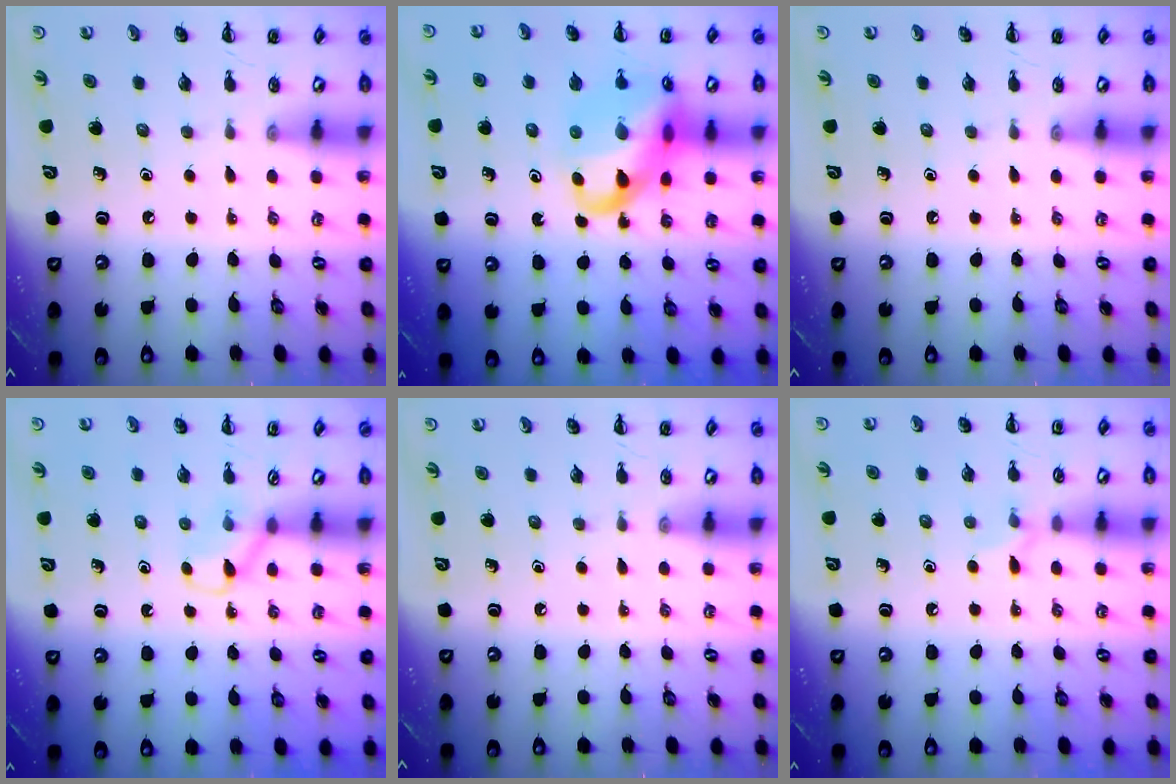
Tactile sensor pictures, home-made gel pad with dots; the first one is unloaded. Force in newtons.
{"total": 17.3, "press": 17.0, "slide": 3.1}
{"total": 0.0}
{"total": 4.0, "press": 3.8, "slide": 1.2}
{"total": 0.0}
{"total": 5.9, "press": 5.6, "slide": 1.9}